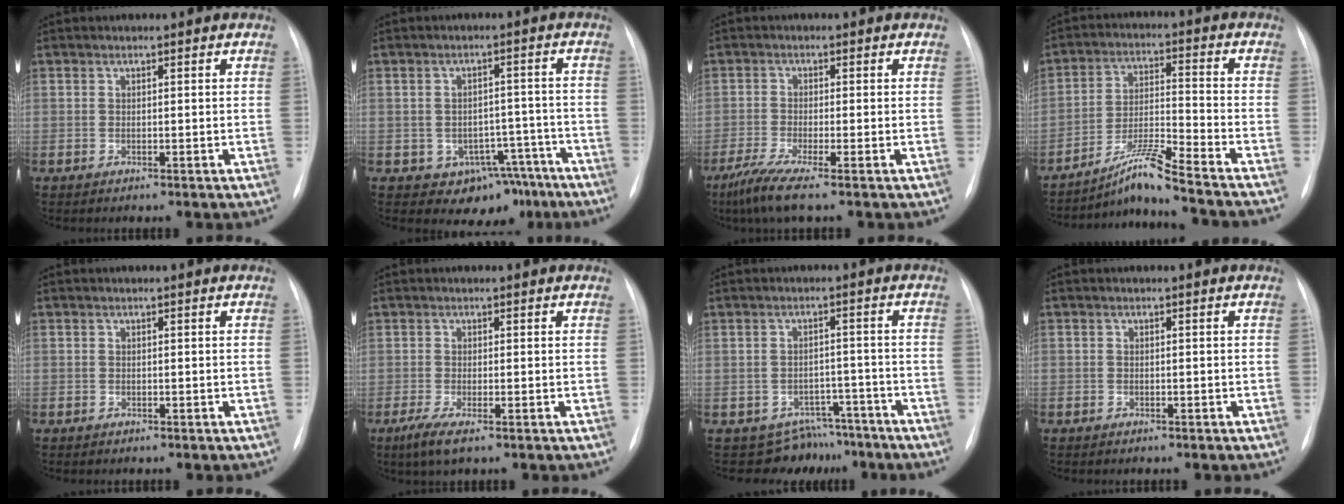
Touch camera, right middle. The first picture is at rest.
{"total": 7.7, "force": [-4.8, 5.6, 2.4], "torque": [-0.011, 0.031, -0.055]}
{"total": 5.2, "force": [-3.4, -0.4, 3.9], "torque": [-0.082, -0.020, -0.068]}
{"total": 11.6, "force": [-10.2, -1.8, 5.1], "torque": [-0.084, -0.004, -0.174]}
{"total": 0.5, "force": [-0.4, 0.4, 0.0], "torque": [-0.006, 0.002, -0.006]}
{"total": 3.4, "force": [-1.9, 0.4, 2.8], "torque": [-0.063, -0.012, -0.036]}
{"total": 6.7, "force": [-5.8, 3.3, -1.0], "torque": [0.031, 0.033, -0.079]}
{"total": 1.1, "force": [-0.7, 0.8, 0.1], "torque": [-0.008, 0.002, -0.011]}